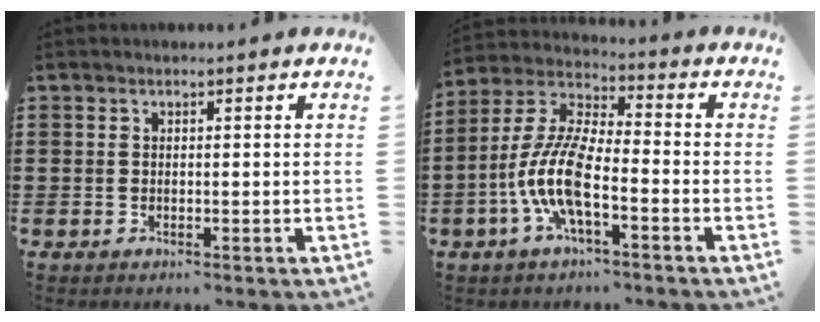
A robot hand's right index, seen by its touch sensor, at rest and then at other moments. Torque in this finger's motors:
{"motor_torque": [2.14, 0.00, 1.05, 0.21]}